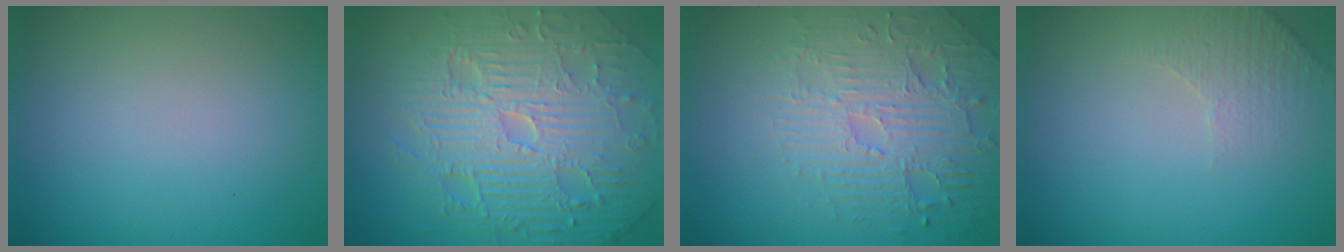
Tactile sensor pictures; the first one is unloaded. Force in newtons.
{"total": 11.7, "press": 7.5, "slide": 8.9}
{"total": 4.4, "press": 4.1, "slide": 1.6}
{"total": 2.3, "press": 2.3, "slide": 0.6}